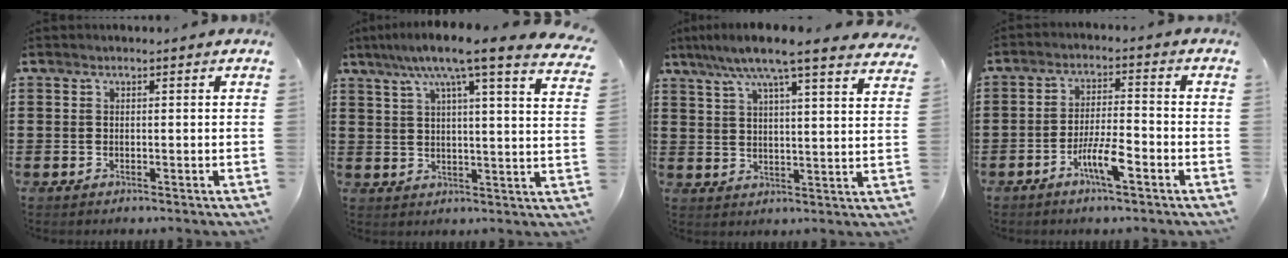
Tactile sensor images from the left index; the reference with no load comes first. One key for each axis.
{"total": 8.7, "fx": 6.4, "fy": 0.2, "fz": 5.9, "tx": -0.122, "ty": -0.030, "tz": 0.100}
{"total": 8.2, "fx": 6.6, "fy": 0.0, "fz": 4.8, "tx": -0.114, "ty": -0.022, "tz": 0.114}
{"total": 6.1, "fx": -3.2, "fy": 1.2, "fz": 5.1, "tx": -0.103, "ty": -0.002, "tz": -0.061}